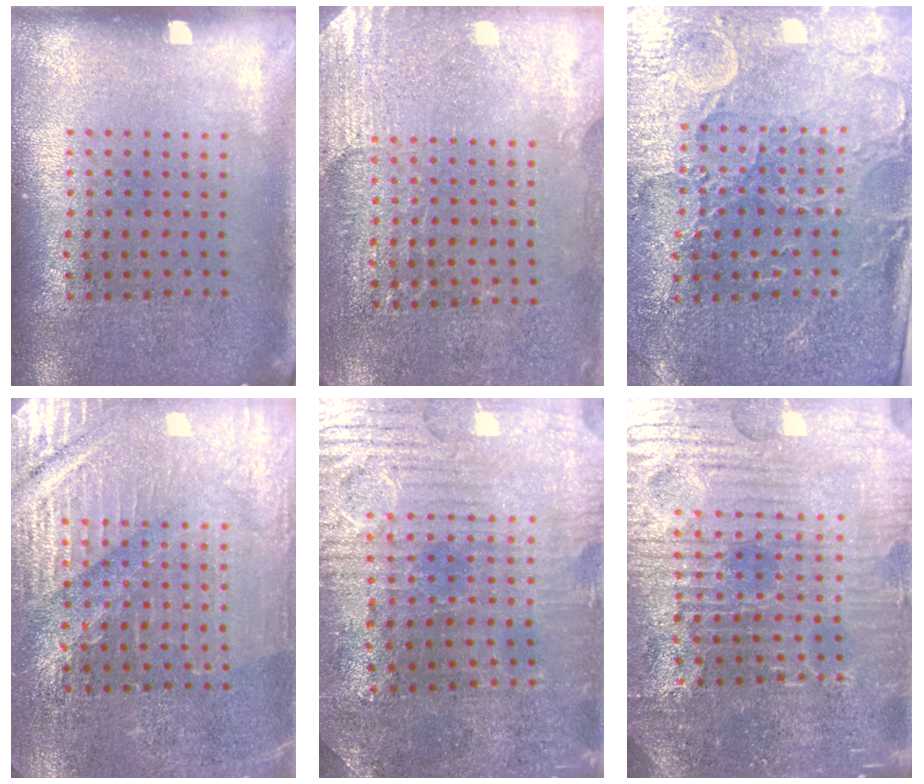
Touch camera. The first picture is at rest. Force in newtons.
{"total": 2.8, "press": 2.6, "slide": 0.8}
{"total": 3.4, "press": 3.3, "slide": 1.0}
{"total": 3.9, "press": 3.7, "slide": 1.0}
{"total": 1.7, "press": 1.7, "slide": 0.5}
{"total": 5.5, "press": 5.2, "slide": 1.8}